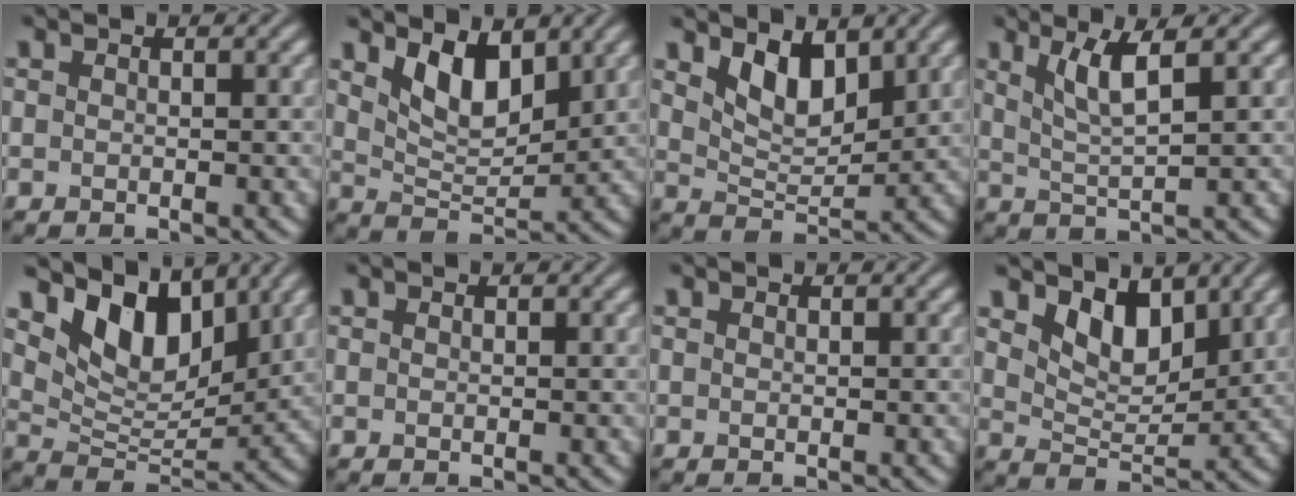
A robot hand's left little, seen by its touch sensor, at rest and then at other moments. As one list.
[{"total": 5.0, "force": [2.7, 2.4, 3.5], "torque": [-0.075, -0.010, 0.046]}, {"total": 4.3, "force": [2.5, 2.1, 2.8], "torque": [-0.062, -0.010, 0.044]}, {"total": 3.6, "force": [1.7, 0.6, 3.1], "torque": [-0.060, -0.003, 0.037]}, {"total": 7.7, "force": [4.9, 4.0, 4.5], "torque": [-0.081, -0.008, 0.083]}, {"total": 0.0}, {"total": 0.0}, {"total": 4.3, "force": [2.9, 2.1, 2.4], "torque": [-0.054, -0.012, 0.045]}]